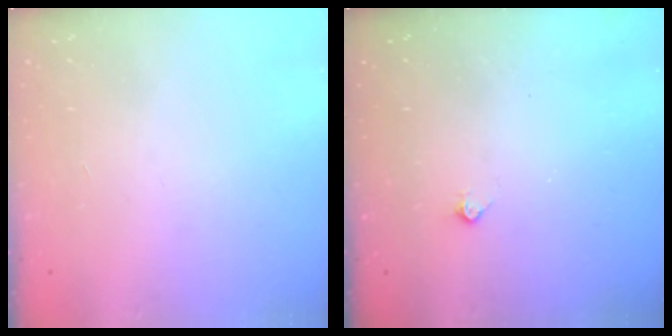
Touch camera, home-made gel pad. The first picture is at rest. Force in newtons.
{"total": 2.2, "press": 2.2, "slide": 0.4}